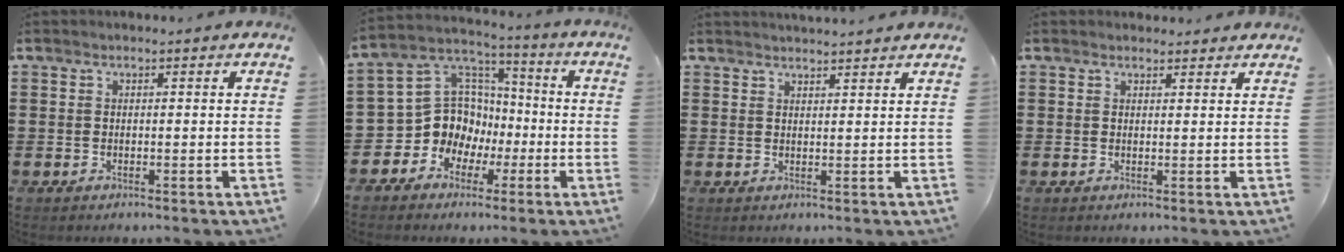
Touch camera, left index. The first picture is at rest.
{"total": 10.5, "force": [-2.8, 9.6, 3.1], "torque": [-0.110, 0.001, -0.049]}
{"total": 1.8, "force": [1.8, 0.0, -0.1], "torque": [-0.003, -0.003, 0.035]}
{"total": 1.4, "force": [1.4, 0.4, 0.1], "torque": [-0.006, 0.003, 0.027]}